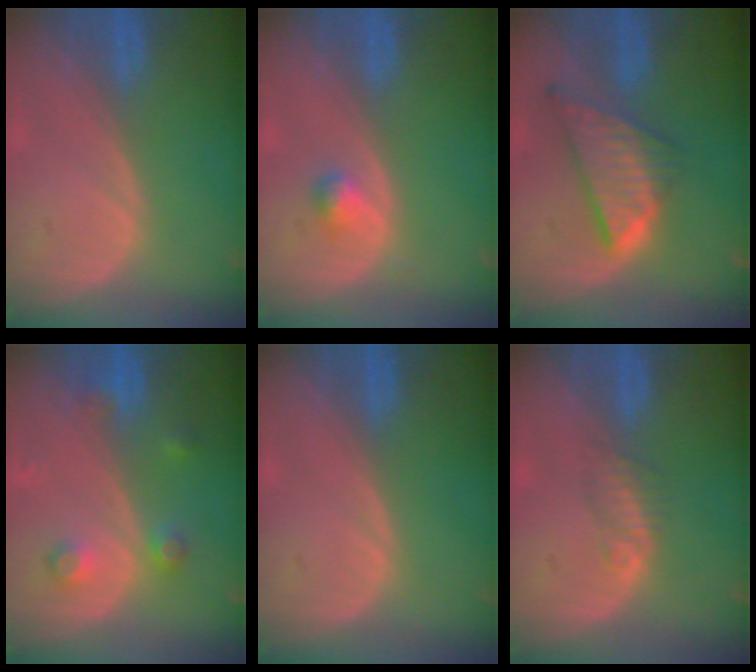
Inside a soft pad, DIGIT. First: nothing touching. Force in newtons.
{"total": 1.7, "press": 1.7, "slide": 0.2}
{"total": 8.6, "press": 7.3, "slide": 4.5}
{"total": 3.7, "press": 3.4, "slide": 1.6}
{"total": 0.0}
{"total": 2.2, "press": 1.9, "slide": 1.0}